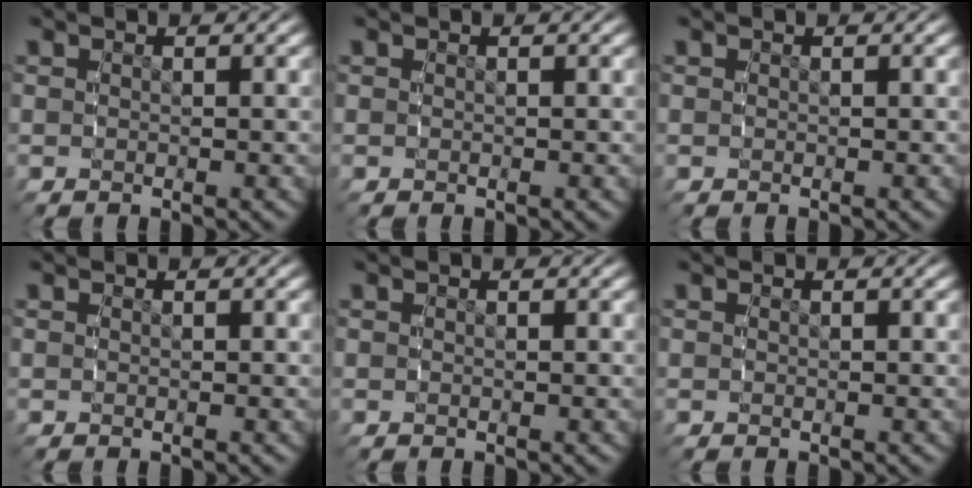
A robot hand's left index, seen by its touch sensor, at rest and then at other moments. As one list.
[{"total": 0.0}, {"total": 0.0}, {"total": 0.0}, {"total": 0.0}, {"total": 0.0}]